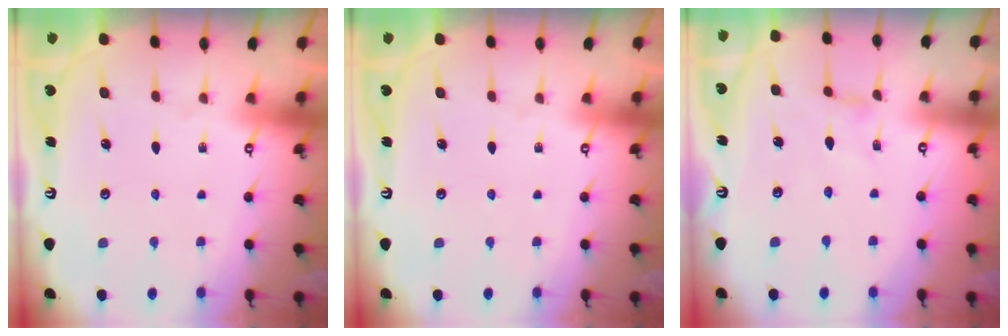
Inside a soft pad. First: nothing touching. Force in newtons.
{"total": 0.0}
{"total": 0.6, "press": 0.5, "slide": 0.3}